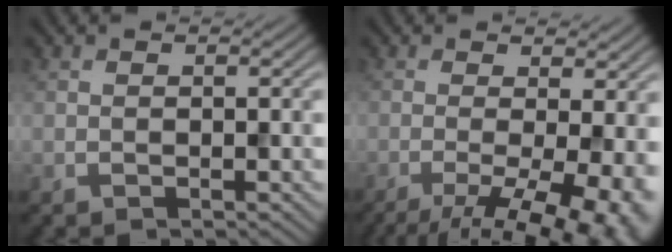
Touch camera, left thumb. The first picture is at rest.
{"total": 12.0, "force": [-4.2, 4.0, 10.6], "torque": [-0.142, -0.012, -0.047]}